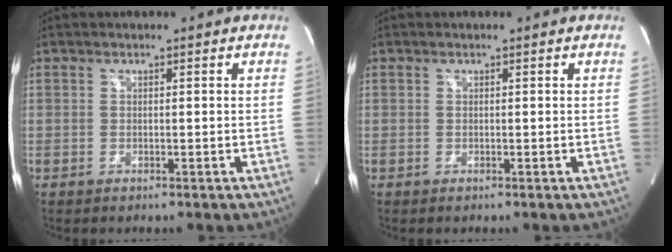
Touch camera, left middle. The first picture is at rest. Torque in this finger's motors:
{"motor_torque": [-0.02, 0.02, 0.03, 0.00]}